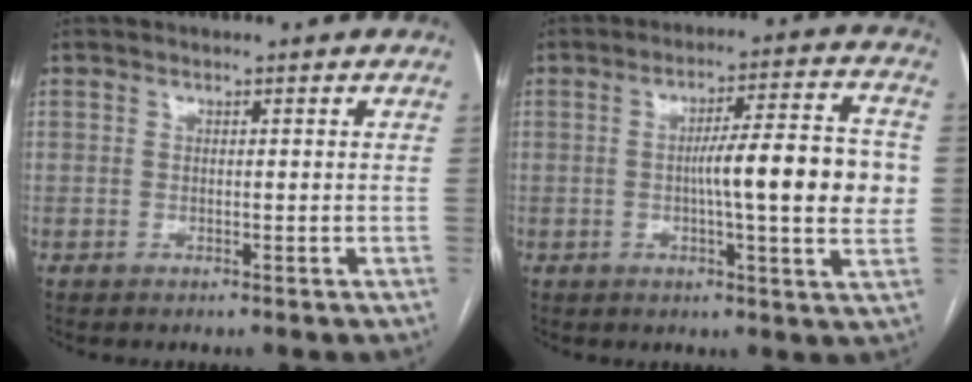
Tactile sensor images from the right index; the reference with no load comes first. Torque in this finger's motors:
{"motor_torque": [1.48, -0.66, 0.84, 0.17]}